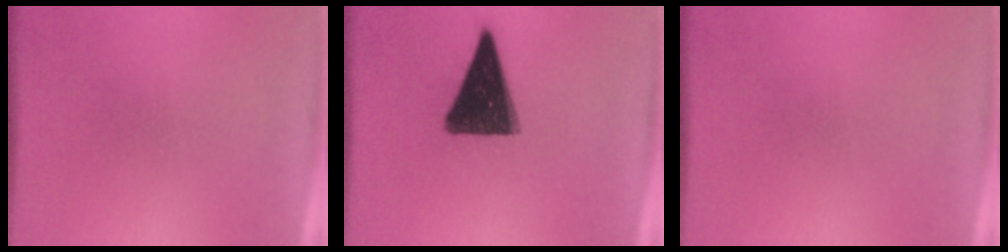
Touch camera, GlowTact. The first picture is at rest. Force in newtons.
{"total": 14.2}
{"total": 0.0}